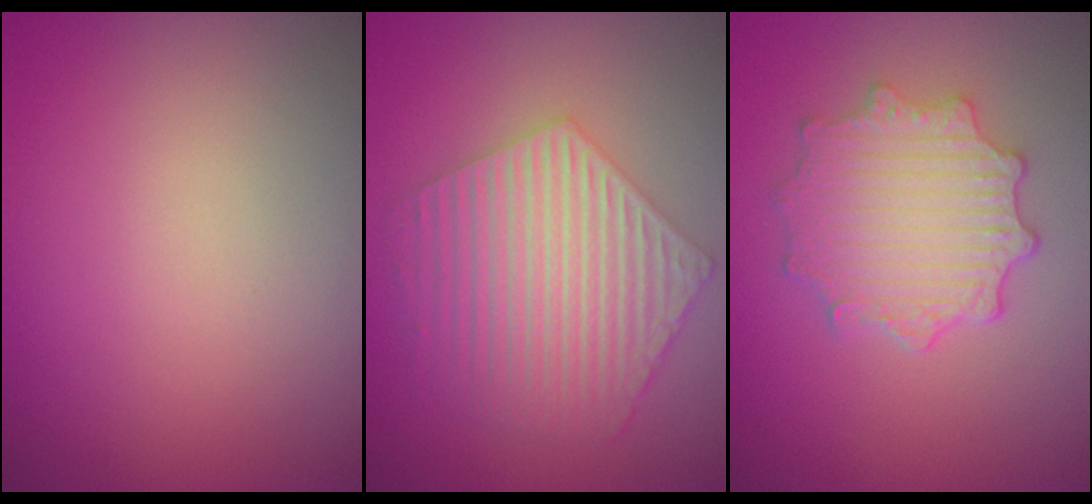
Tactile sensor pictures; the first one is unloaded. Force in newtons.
{"total": 5.9, "press": 4.3, "slide": 4.0}
{"total": 4.9, "press": 3.9, "slide": 2.9}